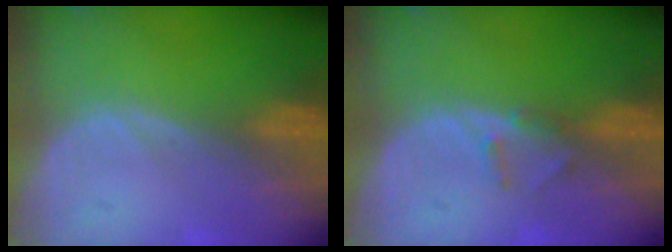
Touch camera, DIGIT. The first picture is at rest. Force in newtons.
{"total": 1.8, "press": 1.5, "slide": 0.9}